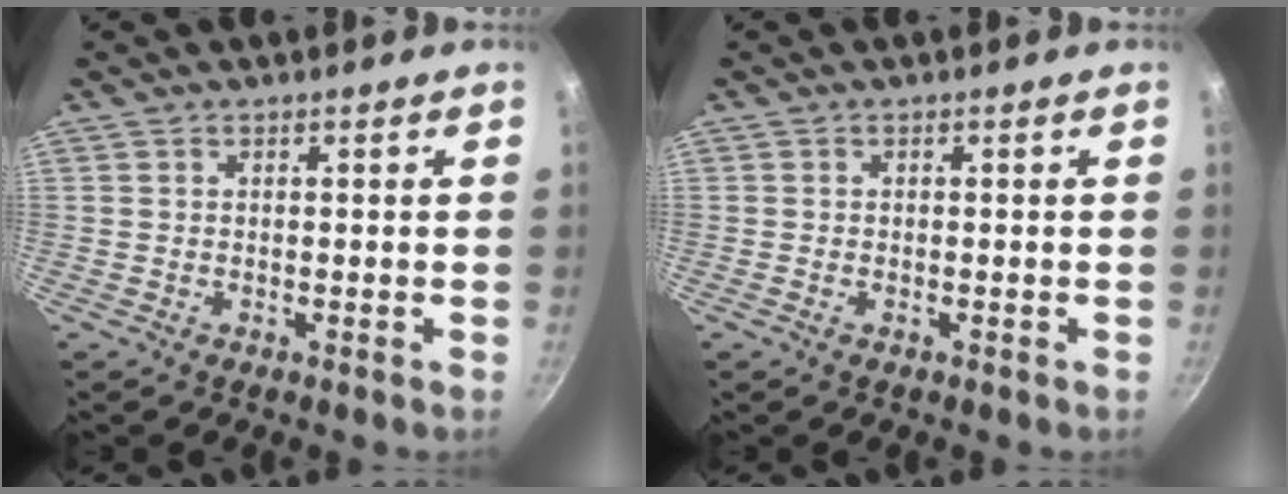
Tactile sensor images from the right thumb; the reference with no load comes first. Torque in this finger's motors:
{"motor_torque": [0.17, -0.06, 0.33, 0.09, 0.04]}